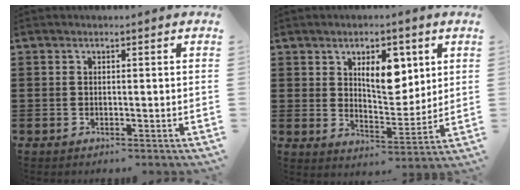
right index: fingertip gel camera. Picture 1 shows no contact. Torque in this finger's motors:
{"motor_torque": [0.54, 0.21, 0.25, 0.05]}